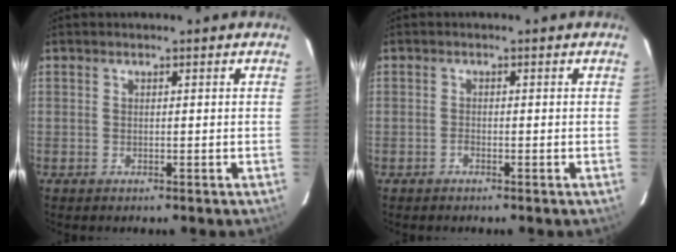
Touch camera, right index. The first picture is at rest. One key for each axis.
{"total": 0.6, "fx": -0.6, "fy": 0.2, "fz": 0.2, "tx": -0.003, "ty": 0.000, "tz": -0.013}